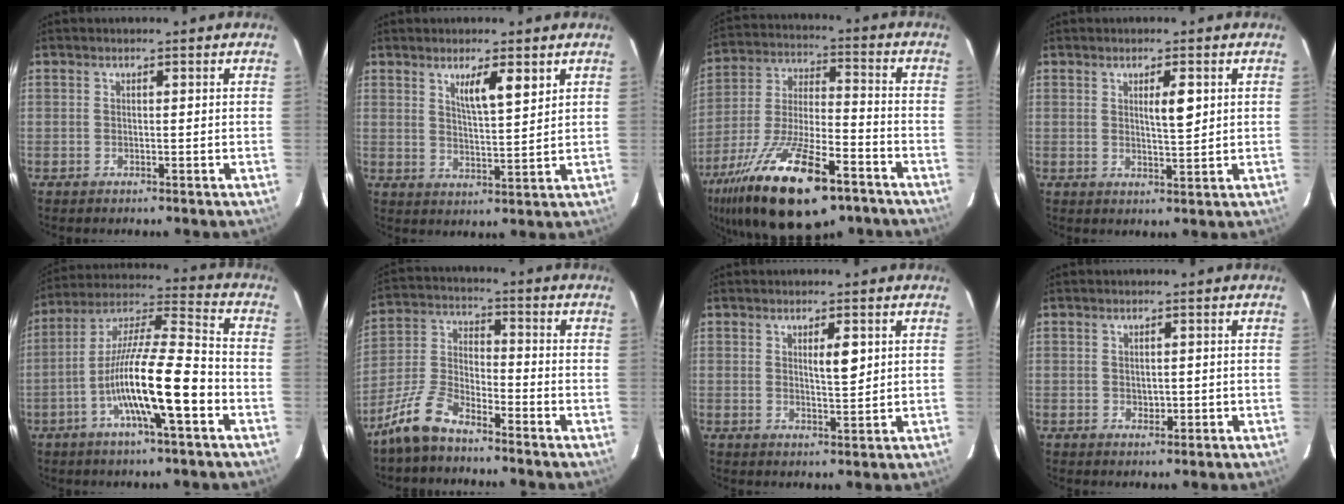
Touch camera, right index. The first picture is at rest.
{"total": 5.4, "force": [3.0, 0.6, 4.4], "torque": [-0.076, -0.004, 0.053]}
{"total": 20.7, "force": [-13.1, 5.3, 15.2], "torque": [-0.285, -0.025, -0.230]}
{"total": 3.4, "force": [1.1, 0.6, 3.1], "torque": [-0.049, -0.003, 0.016]}
{"total": 15.6, "force": [-5.3, 1.3, 14.6], "torque": [-0.268, 0.005, -0.097]}
{"total": 8.3, "force": [-6.8, 2.6, 4.0], "torque": [-0.098, 0.002, -0.141]}
{"total": 3.2, "force": [1.1, 0.7, 2.9], "torque": [-0.046, -0.003, 0.018]}
{"total": 1.4, "force": [-0.2, 1.0, 1.0], "torque": [-0.016, -0.001, 0.002]}